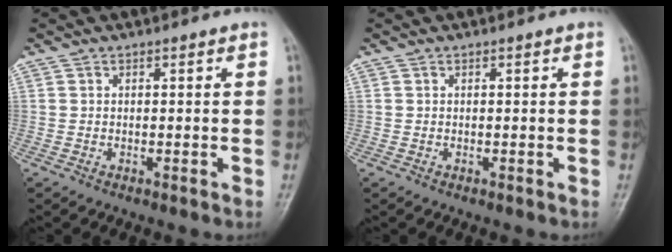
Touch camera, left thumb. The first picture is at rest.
{"total": 0.0}